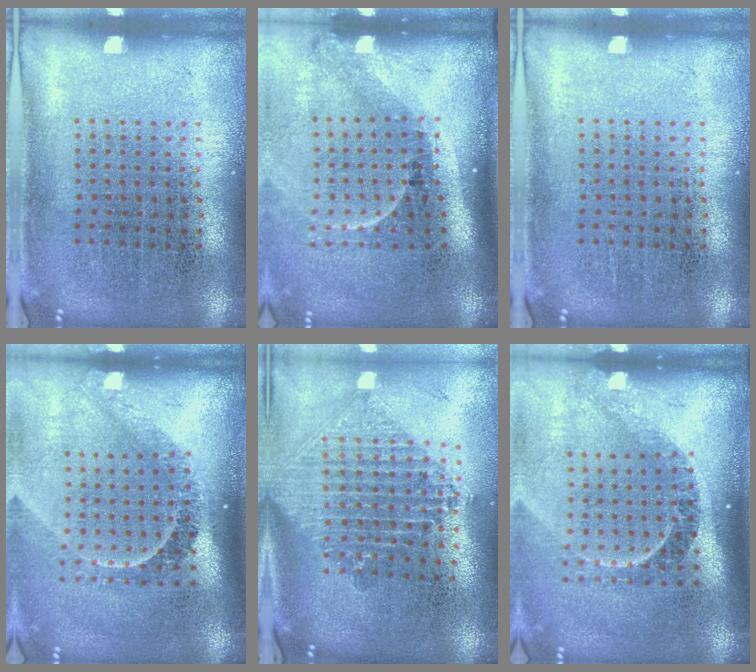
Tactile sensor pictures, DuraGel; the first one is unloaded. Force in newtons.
{"total": 2.2, "press": 1.5, "slide": 1.7}
{"total": 0.0}
{"total": 2.2, "press": 1.6, "slide": 1.5}
{"total": 2.2, "press": 1.7, "slide": 1.4}
{"total": 2.4, "press": 1.6, "slide": 1.8}